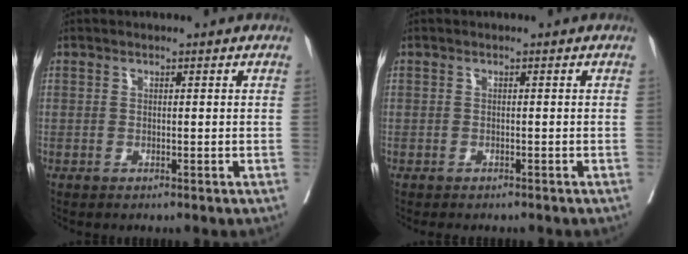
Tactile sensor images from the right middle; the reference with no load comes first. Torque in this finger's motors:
{"motor_torque": [0.51, -0.54, -0.01, 0.00]}